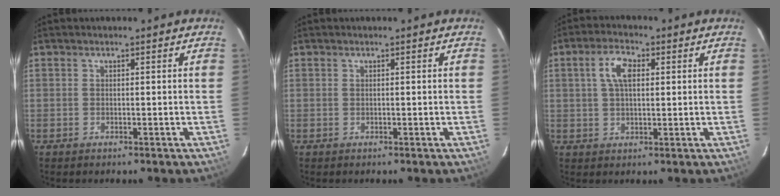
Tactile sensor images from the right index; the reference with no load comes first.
{"total": 0.0}
{"total": 5.5, "force": [1.5, 2.8, 4.5], "torque": [-0.085, 0.014, 0.028]}